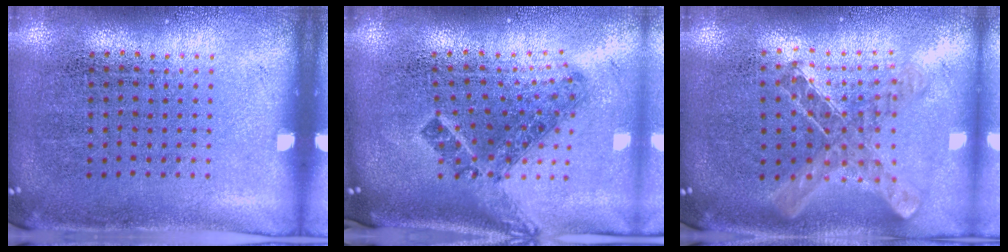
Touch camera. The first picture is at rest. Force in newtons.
{"total": 1.7, "press": 1.3, "slide": 1.2}
{"total": 0.9, "press": 0.9, "slide": 0.1}